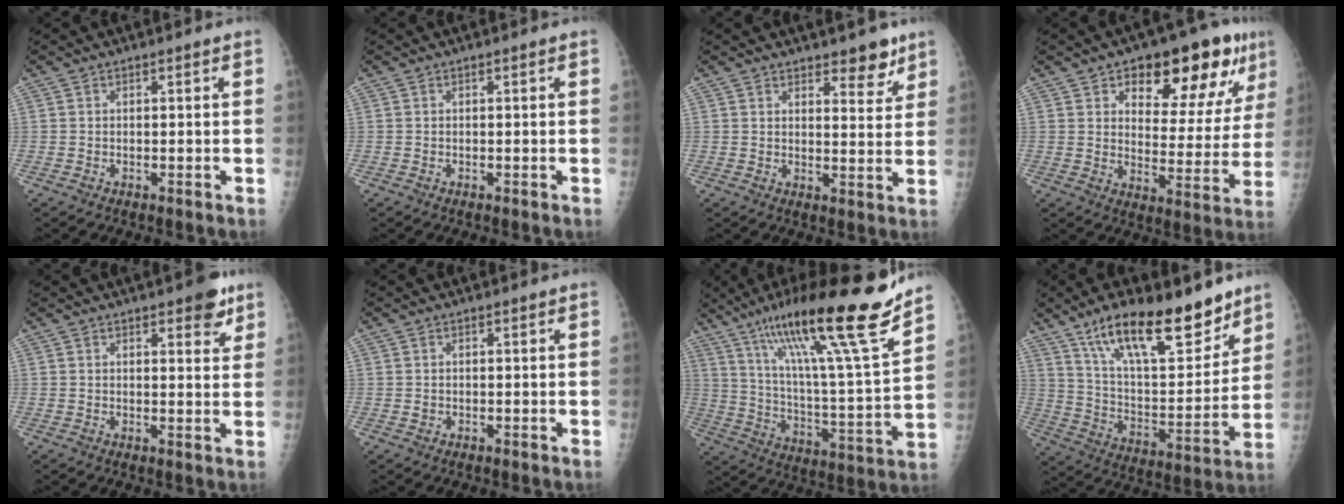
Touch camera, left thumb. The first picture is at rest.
{"total": 0.0}
{"total": 5.6, "force": [4.2, 2.3, 2.9], "torque": [-0.011, -0.029, 0.057]}
{"total": 18.9, "force": [10.1, 8.5, 13.5], "torque": [-0.130, -0.030, 0.146]}
{"total": 5.1, "force": [3.2, 2.0, 3.5], "torque": [-0.023, -0.014, 0.035]}
{"total": 0.6, "force": [0.1, 0.5, 0.2], "torque": [0.001, 0.001, 0.003]}
{"total": 25.9, "force": [18.0, 2.3, 18.4], "torque": [-0.282, -0.065, 0.300]}
{"total": 23.0, "force": [15.6, 8.0, 14.8], "torque": [-0.203, -0.069, 0.268]}